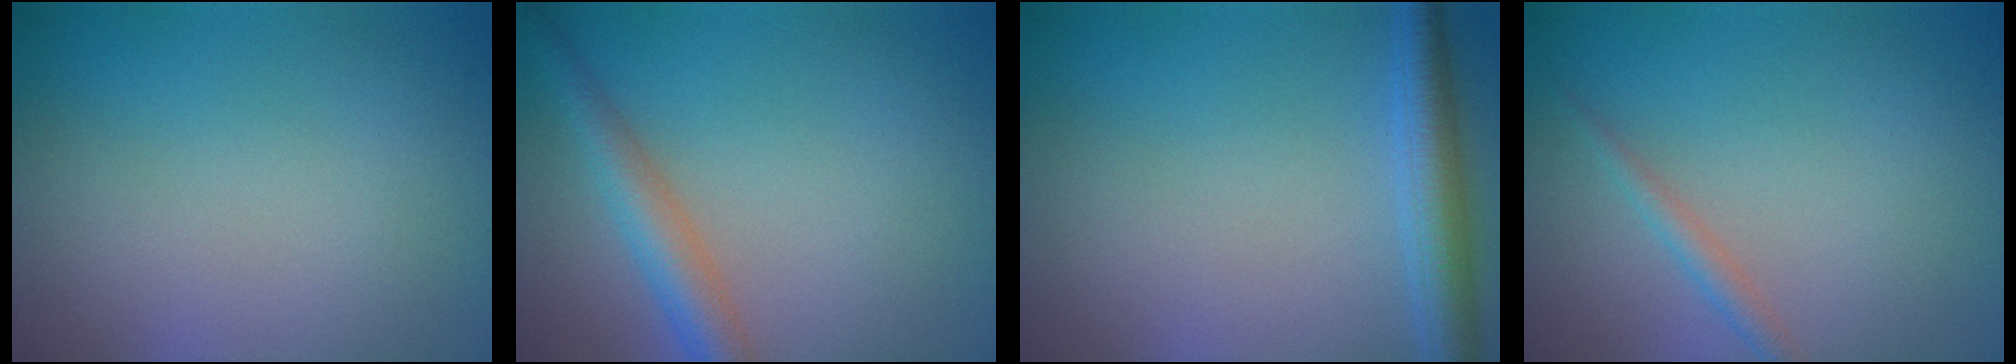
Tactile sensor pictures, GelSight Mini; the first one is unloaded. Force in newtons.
{"total": 3.6, "press": 3.6, "slide": 0.1}
{"total": 3.6, "press": 3.6, "slide": 0.1}
{"total": 1.4, "press": 1.4, "slide": 0.1}